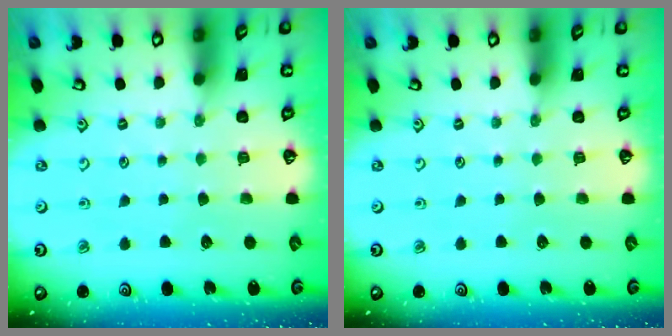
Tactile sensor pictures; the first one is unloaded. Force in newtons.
{"total": 0.0}